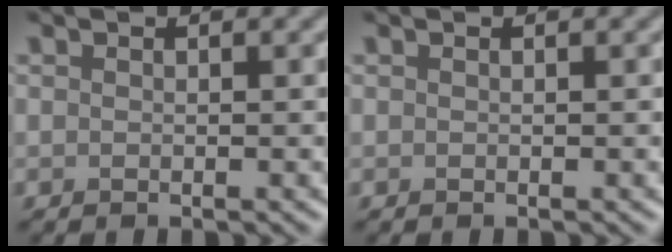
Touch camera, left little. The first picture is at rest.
{"total": 0.0}